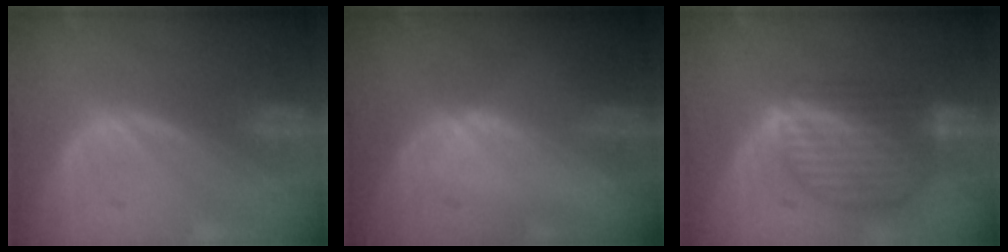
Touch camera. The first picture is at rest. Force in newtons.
{"total": 1.2, "press": 0.9, "slide": 0.8}
{"total": 8.9, "press": 7.7, "slide": 4.4}